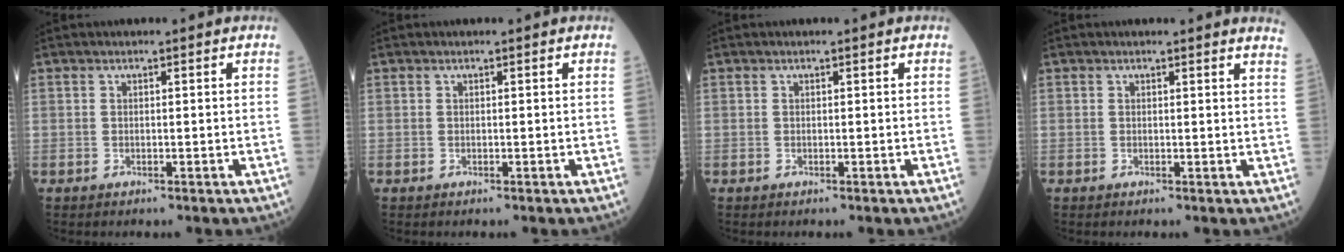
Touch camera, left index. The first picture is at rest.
{"total": 0.0}
{"total": 0.0}
{"total": 5.1, "force": [5.0, 0.0, 1.2], "torque": [-0.001, -0.014, 0.025]}